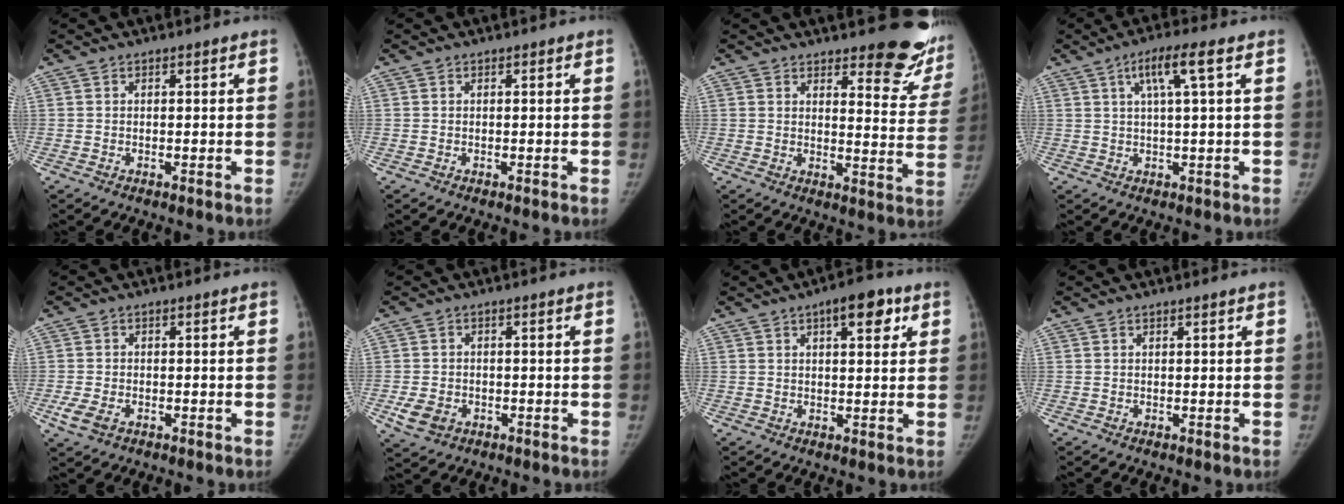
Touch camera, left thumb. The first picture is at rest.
{"total": 0.0}
{"total": 14.7, "force": [11.5, 4.8, 7.8], "torque": [-0.043, -0.092, 0.126]}
{"total": 6.2, "force": [2.4, 0.2, 5.8], "torque": [-0.115, 0.005, 0.045]}
{"total": 3.7, "force": [-1.6, 2.4, 2.4], "torque": [-0.055, 0.001, -0.028]}
{"total": 4.9, "force": [-1.8, 3.7, 2.5], "torque": [-0.044, 0.005, -0.025]}
{"total": 7.1, "force": [3.4, 2.9, 5.5], "torque": [-0.054, -0.005, 0.041]}
{"total": 0.0}